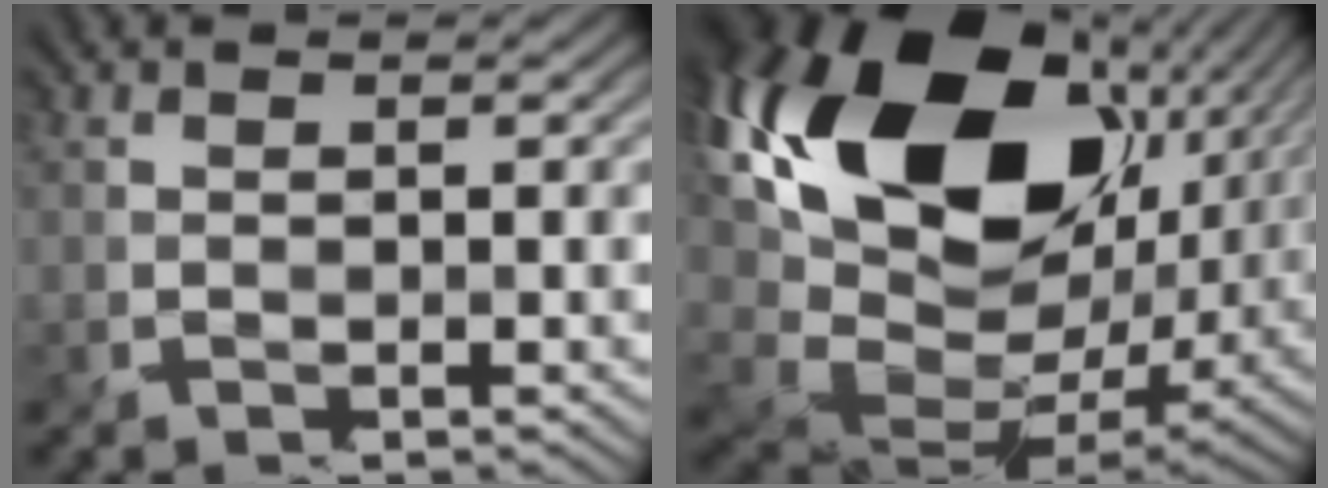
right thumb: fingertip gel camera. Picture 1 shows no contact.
{"total": 21.0, "force": [6.1, 12.9, 15.4], "torque": [-0.361, 0.000, 0.128]}